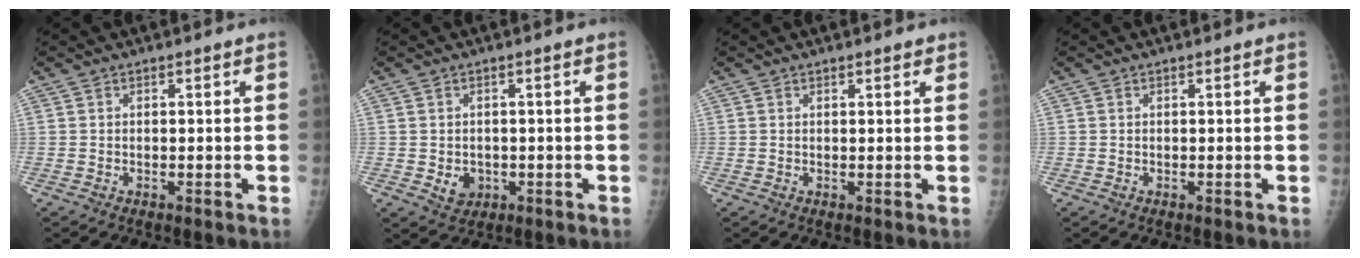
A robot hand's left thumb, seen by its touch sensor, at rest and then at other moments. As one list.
[{"total": 3.2, "force": [-0.5, 2.7, 1.6], "torque": [-0.011, -0.001, 0.003]}, {"total": 1.4, "force": [1.1, 0.3, 0.8], "torque": [-0.008, -0.002, 0.013]}, {"total": 0.0}]